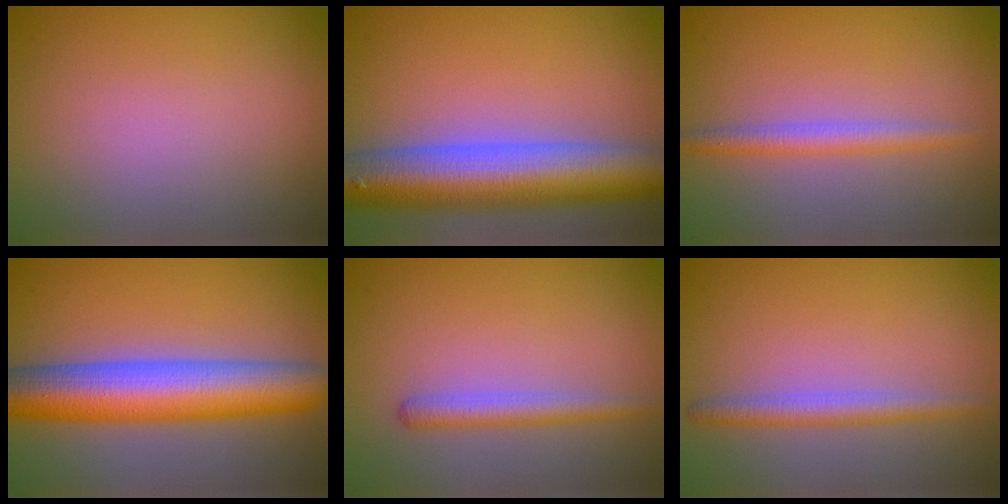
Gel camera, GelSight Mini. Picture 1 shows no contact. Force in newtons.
{"total": 11.3, "press": 11.3, "slide": 0.7}
{"total": 2.2, "press": 2.2, "slide": 0.0}
{"total": 9.6, "press": 9.6, "slide": 0.3}
{"total": 2.2, "press": 2.2, "slide": 0.1}
{"total": 2.3, "press": 2.3, "slide": 0.1}